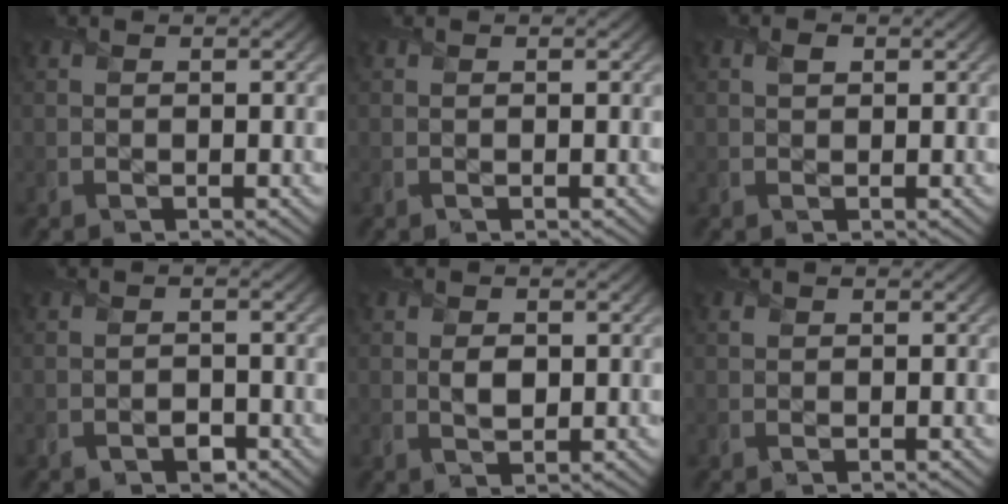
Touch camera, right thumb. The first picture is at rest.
{"total": 0.0}
{"total": 1.1, "force": [0.5, 0.8, 0.6], "torque": [-0.012, 0.000, 0.006]}
{"total": 1.8, "force": [-1.0, 1.3, 0.8], "torque": [-0.011, -0.004, -0.020]}
{"total": 2.2, "force": [0.3, 1.6, 1.5], "torque": [-0.031, -0.005, 0.005]}
{"total": 0.7, "force": [0.3, 0.7, 0.2], "torque": [-0.003, -0.003, 0.004]}